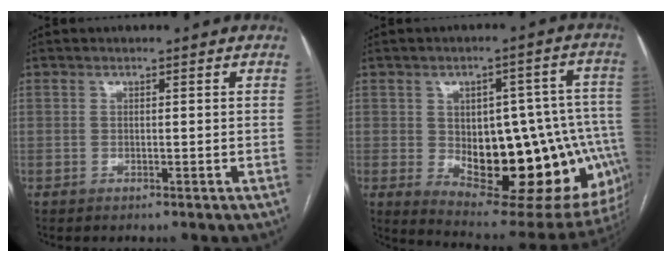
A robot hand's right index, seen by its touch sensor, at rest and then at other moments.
{"total": 25.0, "force": [-4.5, 11.7, 21.6], "torque": [-0.219, 0.025, -0.034]}